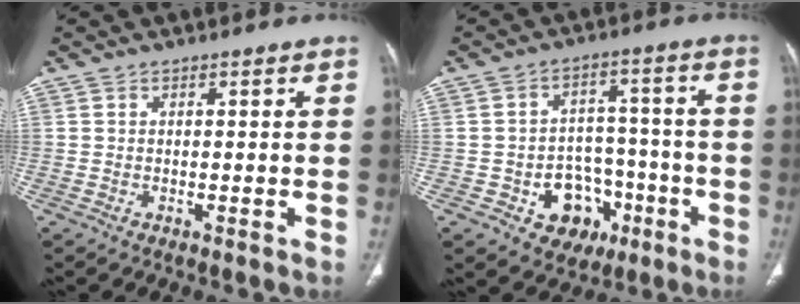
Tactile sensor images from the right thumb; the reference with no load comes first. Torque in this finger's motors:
{"motor_torque": [1.25, 0.74, 0.39, -0.80, 0.00]}